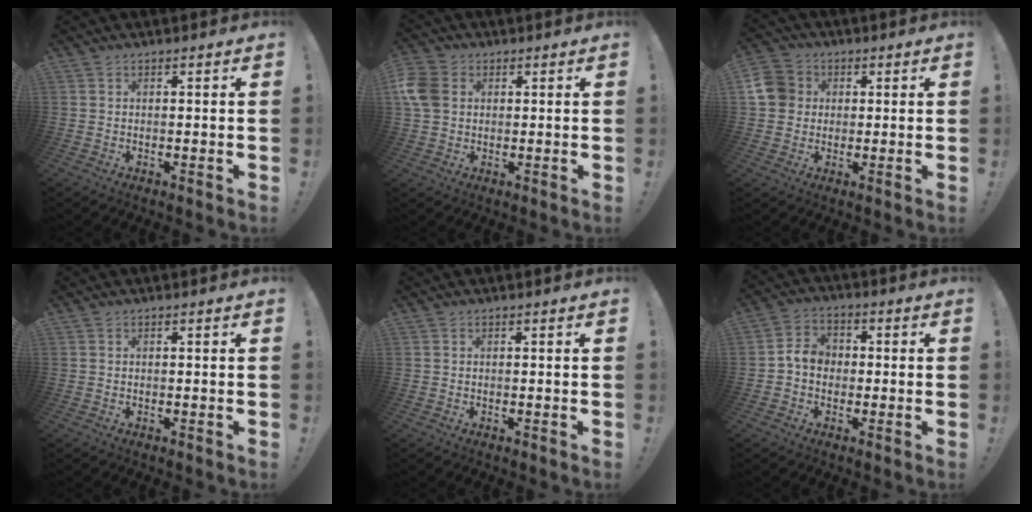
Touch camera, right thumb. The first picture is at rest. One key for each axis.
{"total": 9.1, "fx": 1.5, "fy": 7.2, "fz": 5.4, "tx": -0.103, "ty": 0.007, "tz": 0.033}
{"total": 8.8, "fx": 1.2, "fy": 8.0, "fz": 3.4, "tx": -0.064, "ty": 0.011, "tz": 0.027}
{"total": 0.0}
{"total": 0.0}
{"total": 6.6, "fx": -0.7, "fy": 5.4, "fz": 3.7, "tx": -0.056, "ty": 0.020, "tz": -0.009}